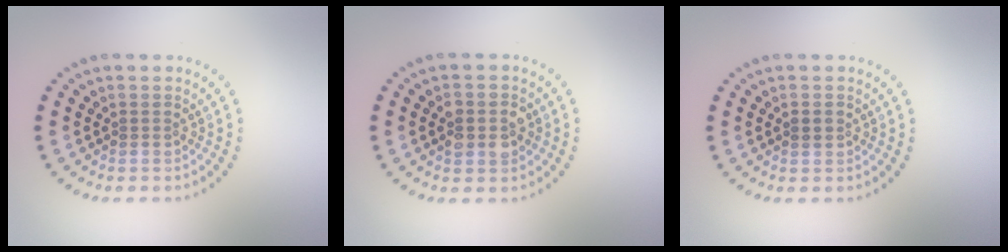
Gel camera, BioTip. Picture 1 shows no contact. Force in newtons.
{"total": 2.8, "press": 2.8, "slide": 0.3}
{"total": 1.3, "press": 1.3, "slide": 0.1}